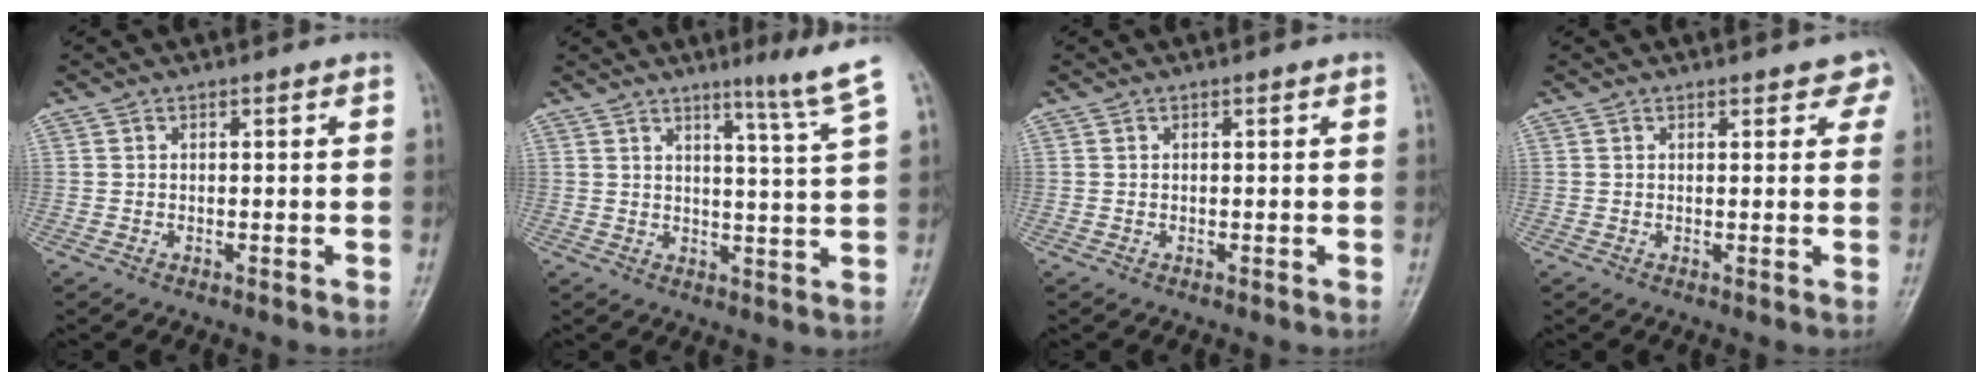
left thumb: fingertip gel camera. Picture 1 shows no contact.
{"total": 6.8, "force": [4.7, -1.3, 4.8], "torque": [-0.067, -0.043, 0.069]}
{"total": 0.0}
{"total": 3.6, "force": [2.7, 1.8, 1.5], "torque": [0.017, -0.005, 0.024]}